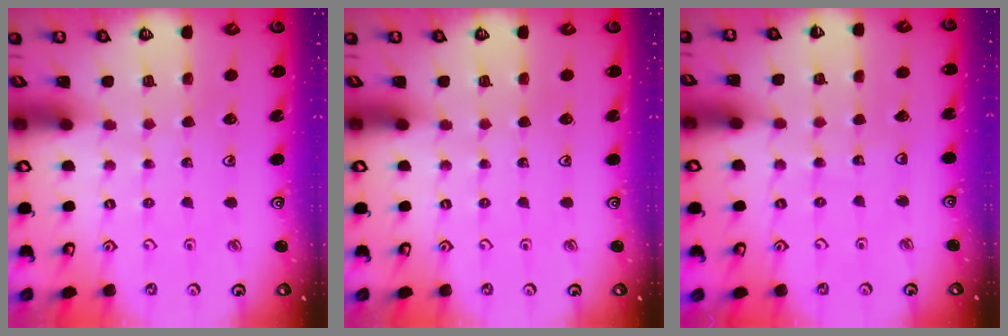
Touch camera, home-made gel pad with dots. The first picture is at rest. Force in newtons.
{"total": 0.0}
{"total": 4.2, "press": 4.1, "slide": 0.5}